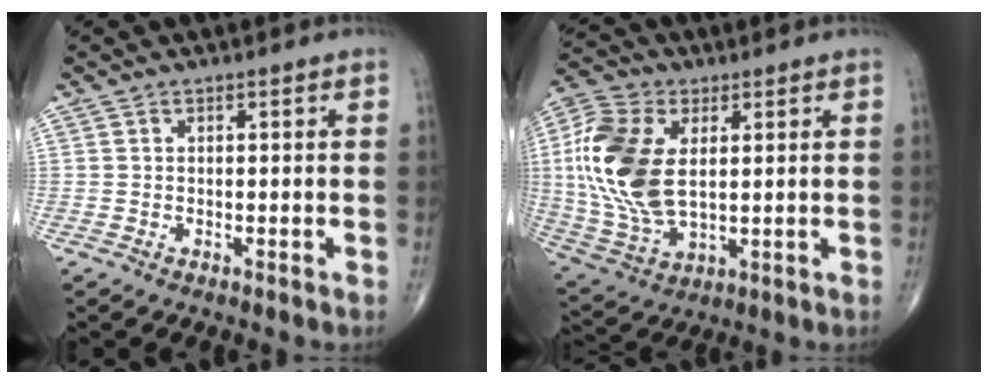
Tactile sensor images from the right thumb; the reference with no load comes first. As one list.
[{"total": 19.3, "force": [2.9, 11.2, 15.4], "torque": [-0.331, -0.010, 0.056]}]